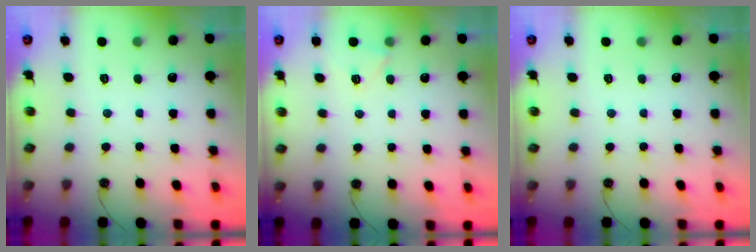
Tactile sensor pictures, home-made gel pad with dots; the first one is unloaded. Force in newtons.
{"total": 3.7, "press": 3.1, "slide": 2.1}
{"total": 0.0}